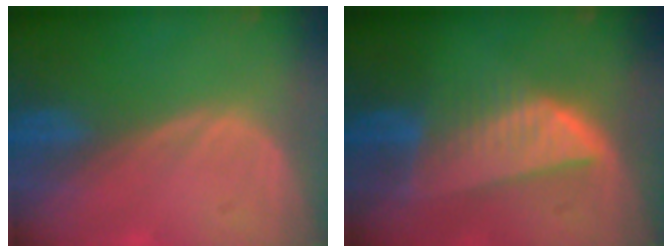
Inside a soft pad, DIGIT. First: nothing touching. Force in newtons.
{"total": 8.3, "press": 7.3, "slide": 3.9}